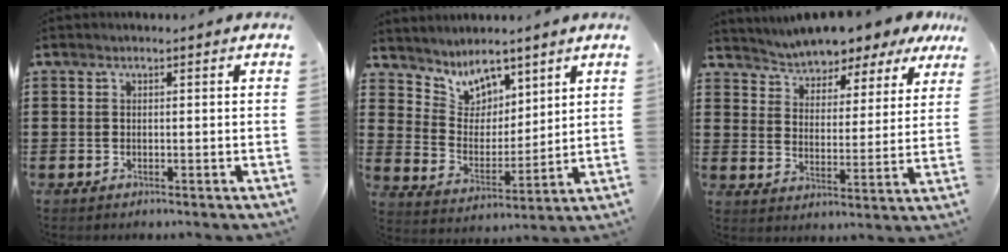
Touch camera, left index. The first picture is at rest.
{"total": 6.6, "force": [5.6, 3.3, 0.7], "torque": [-0.046, -0.039, 0.102]}
{"total": 5.2, "force": [5.2, 0.4, -0.3], "torque": [-0.028, -0.037, 0.088]}